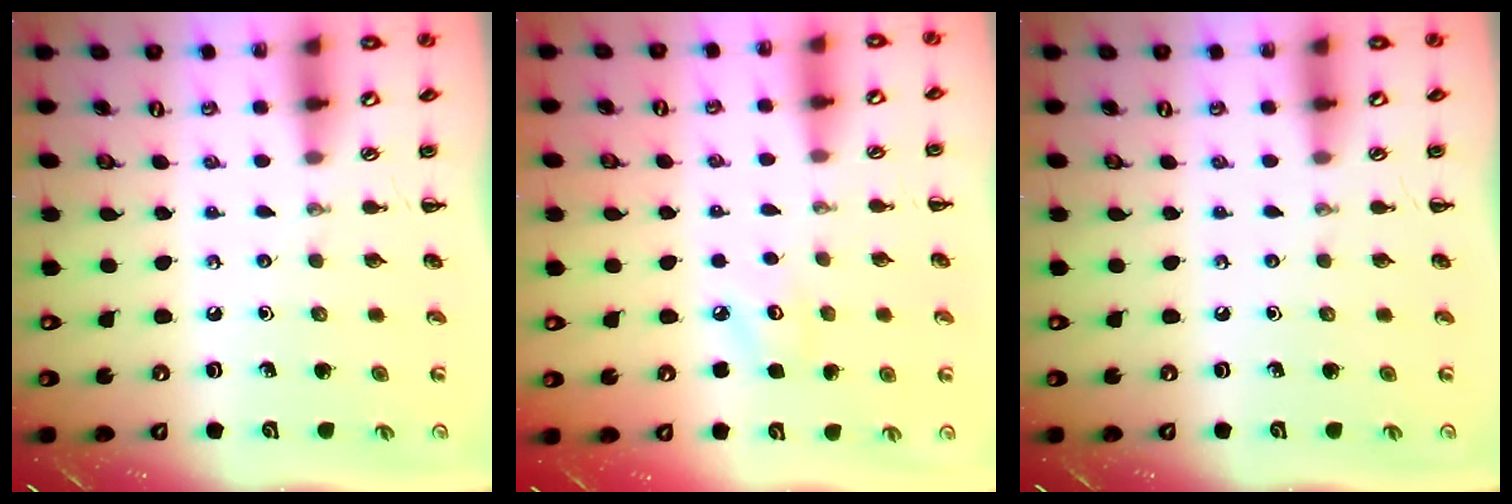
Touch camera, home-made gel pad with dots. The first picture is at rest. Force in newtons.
{"total": 3.2, "press": 3.1, "slide": 0.9}
{"total": 0.0}